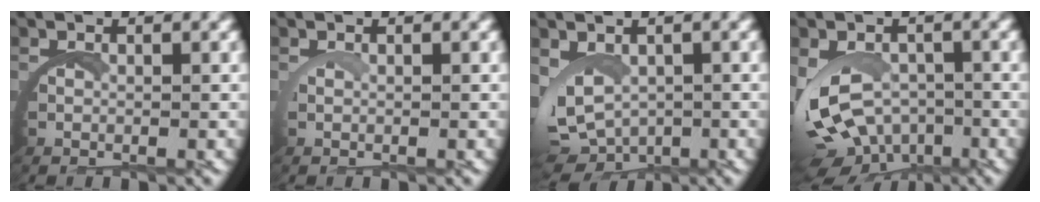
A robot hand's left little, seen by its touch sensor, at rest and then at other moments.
{"total": 0.6, "force": [0.5, -0.1, 0.3], "torque": [-0.011, 0.001, 0.010]}
{"total": 5.6, "force": [-0.4, 4.7, 3.0], "torque": [-0.109, -0.049, 0.014]}
{"total": 6.3, "force": [-1.3, 5.4, 3.0], "torque": [-0.102, -0.047, -0.006]}